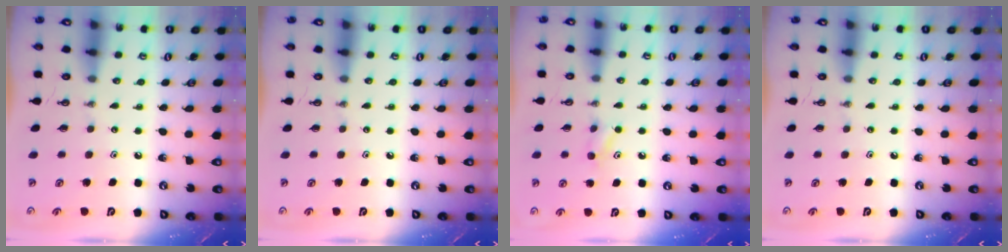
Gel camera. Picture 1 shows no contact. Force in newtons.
{"total": 0.0}
{"total": 4.0, "press": 4.0, "slide": 0.4}
{"total": 0.0}